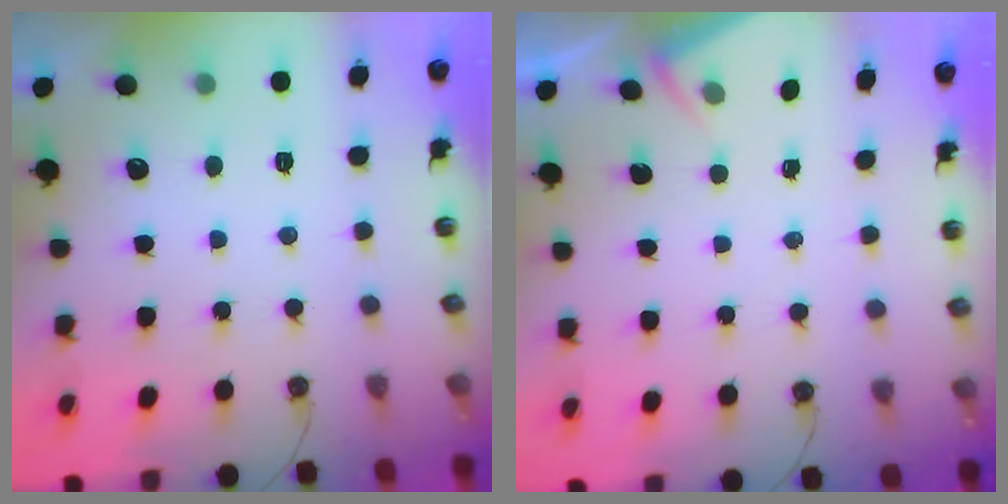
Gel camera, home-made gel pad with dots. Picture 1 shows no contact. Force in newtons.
{"total": 2.1, "press": 2.1, "slide": 0.3}